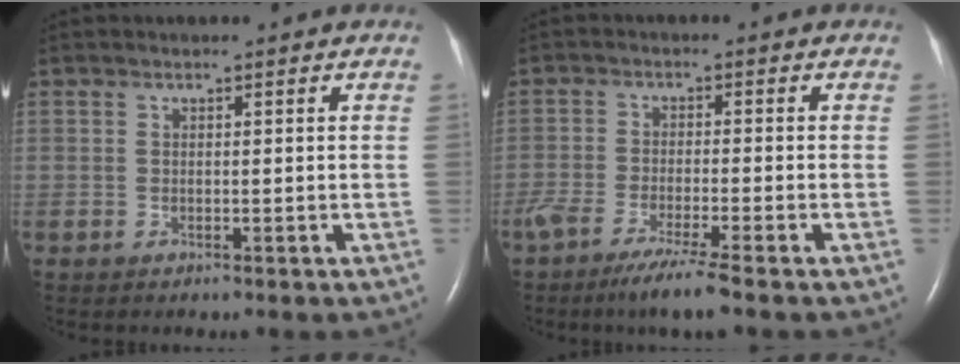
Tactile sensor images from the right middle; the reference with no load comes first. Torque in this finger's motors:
{"motor_torque": [0.88, -0.95, 0.40, 0.10]}